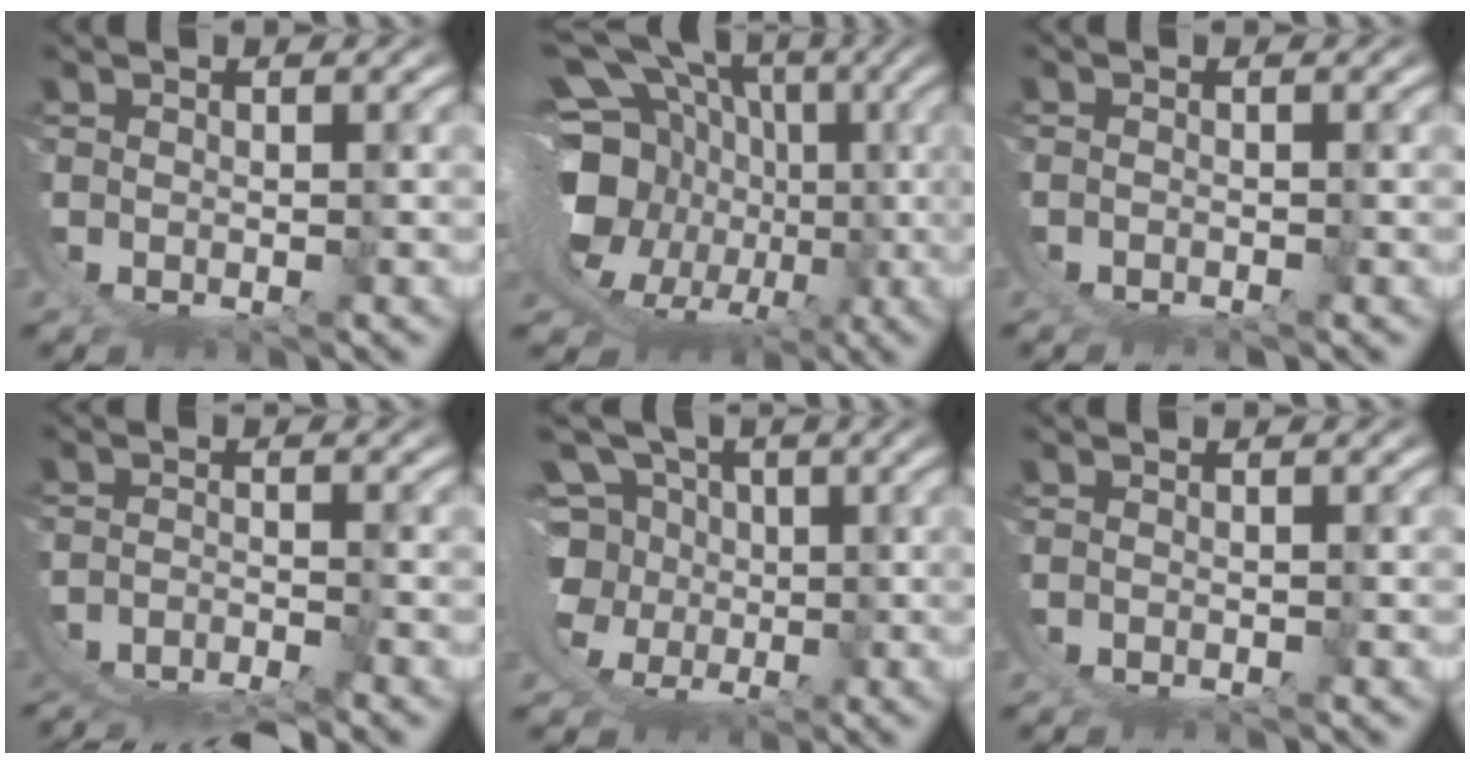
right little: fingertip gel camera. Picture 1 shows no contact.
{"total": 18.5, "force": [0.8, 14.0, 12.0], "torque": [-0.219, -0.032, 0.012]}
{"total": 2.6, "force": [-2.4, 0.7, 0.8], "torque": [-0.017, -0.009, -0.033]}
{"total": 7.1, "force": [-5.2, 3.2, 3.6], "torque": [-0.067, -0.031, -0.073]}
{"total": 10.9, "force": [0.6, 9.1, 6.0], "torque": [-0.117, -0.038, 0.011]}
{"total": 1.3, "force": [-1.3, -0.2, 0.2], "torque": [0.001, -0.002, -0.019]}